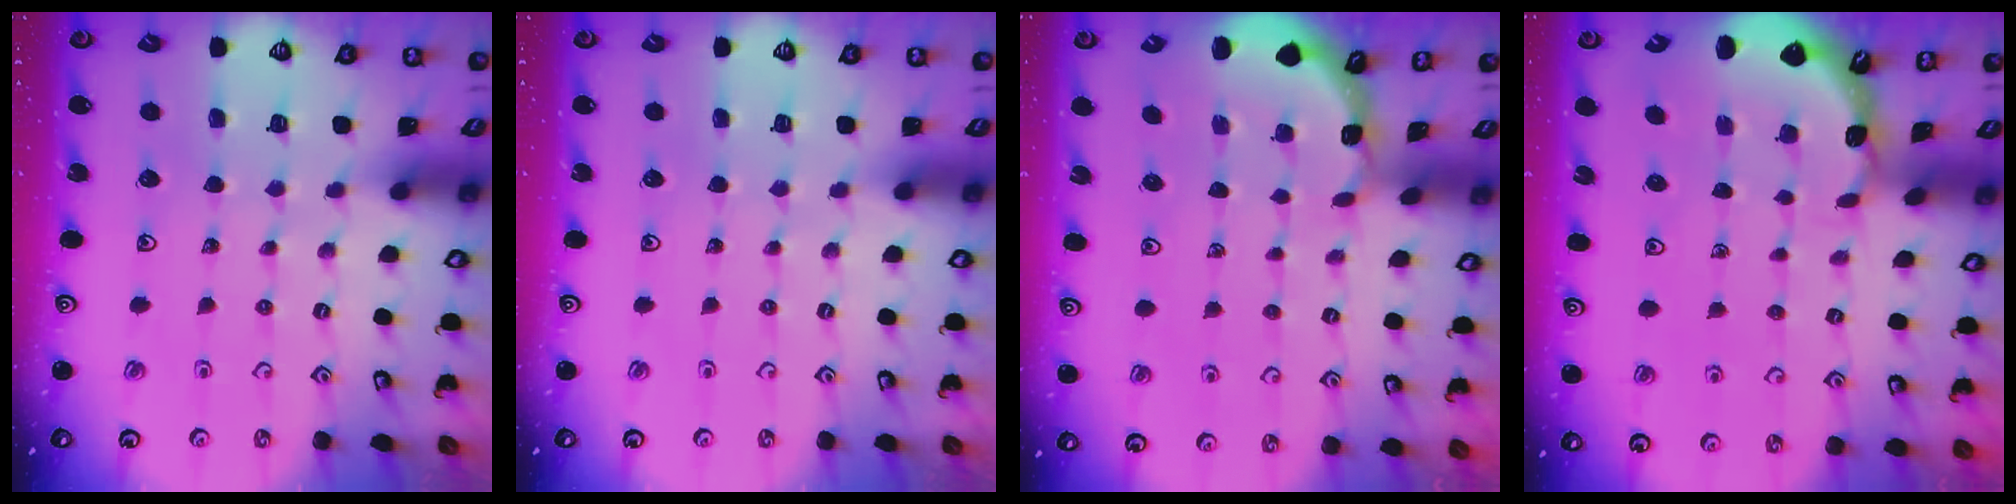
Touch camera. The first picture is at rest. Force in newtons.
{"total": 0.0}
{"total": 1.2, "press": 1.2, "slide": 0.2}
{"total": 1.2, "press": 1.1, "slide": 0.2}